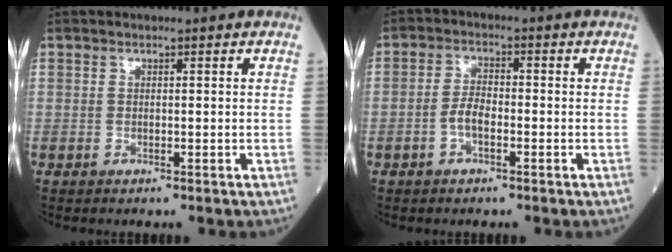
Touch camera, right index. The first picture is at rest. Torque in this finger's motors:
{"motor_torque": [0.09, -0.08, 0.05, 0.02]}